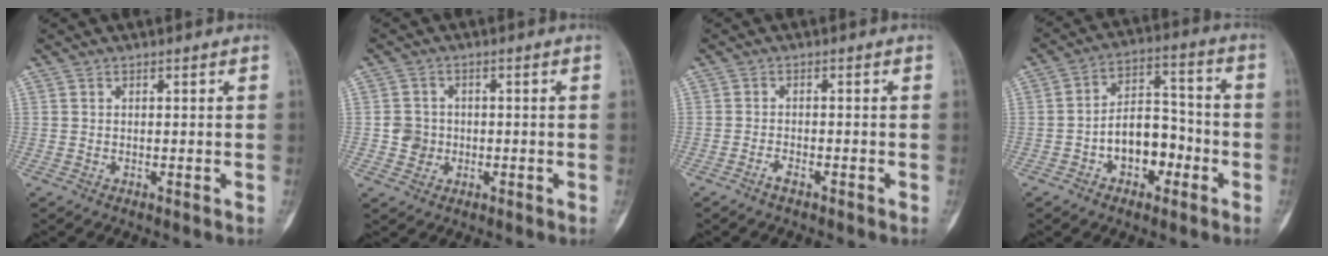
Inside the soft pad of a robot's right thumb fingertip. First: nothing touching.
{"total": 3.7, "force": [-0.4, 3.5, 0.8], "torque": [0.008, 0.007, -0.010]}
{"total": 1.5, "force": [-1.2, 0.4, 0.8], "torque": [-0.020, 0.005, -0.026]}
{"total": 10.6, "force": [-3.6, 6.9, 7.1], "torque": [-0.078, 0.050, -0.064]}